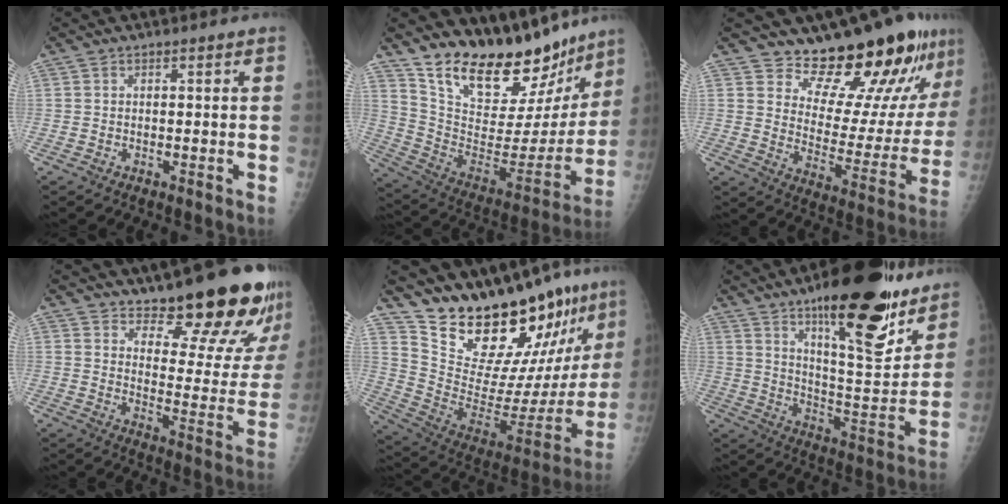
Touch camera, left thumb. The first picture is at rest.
{"total": 24.9, "force": [20.6, 9.1, 10.6], "torque": [-0.125, -0.111, 0.320]}
{"total": 19.3, "force": [15.9, 5.7, 9.2], "torque": [-0.085, -0.130, 0.225]}
{"total": 20.6, "force": [15.8, 6.0, 11.9], "torque": [-0.121, -0.109, 0.214]}
{"total": 25.7, "force": [21.7, 6.1, 12.4], "torque": [-0.155, -0.164, 0.328]}
{"total": 24.3, "force": [15.7, 7.4, 17.0], "torque": [-0.204, -0.083, 0.240]}